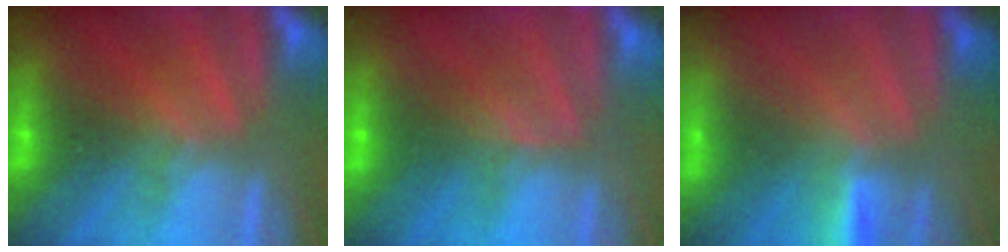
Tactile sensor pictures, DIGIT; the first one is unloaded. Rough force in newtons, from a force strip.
{"total": 2.4}
{"total": 3.0}